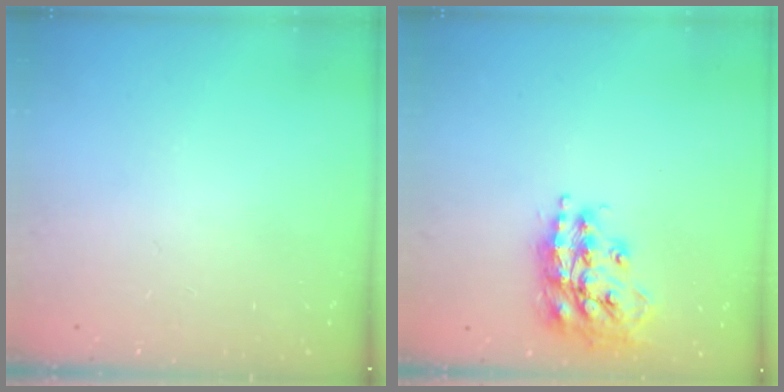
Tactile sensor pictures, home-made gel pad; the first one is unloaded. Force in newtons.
{"total": 17.1, "press": 17.0, "slide": 1.5}